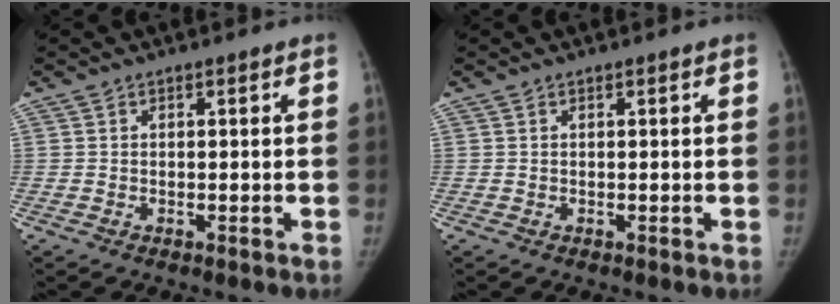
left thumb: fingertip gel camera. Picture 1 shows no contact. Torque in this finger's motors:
{"motor_torque": [0.04, 0.02, 0.10, -0.06, 0.01]}